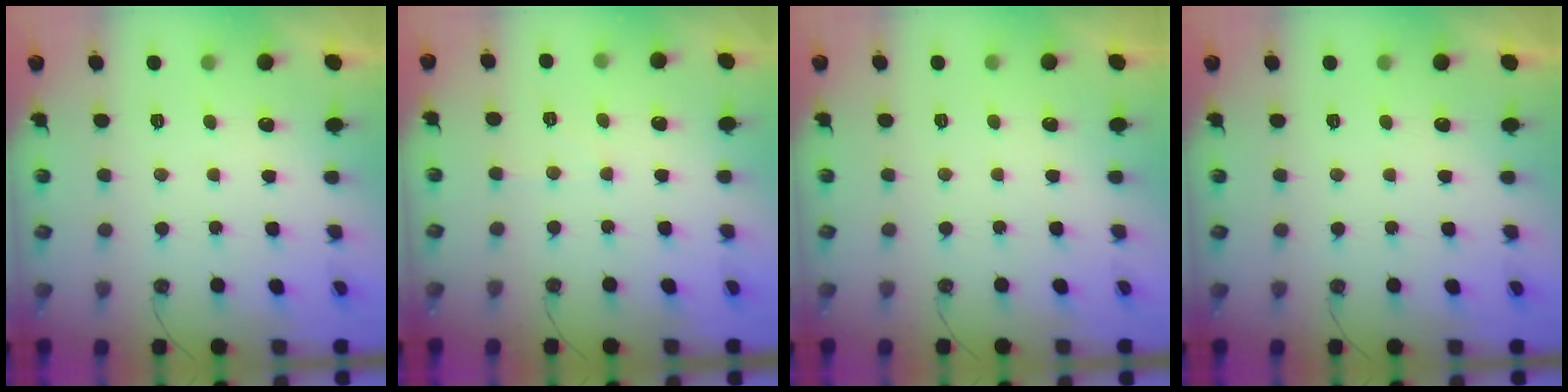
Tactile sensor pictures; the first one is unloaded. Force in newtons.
{"total": 4.4, "press": 4.4, "slide": 0.7}
{"total": 0.0}
{"total": 0.0}